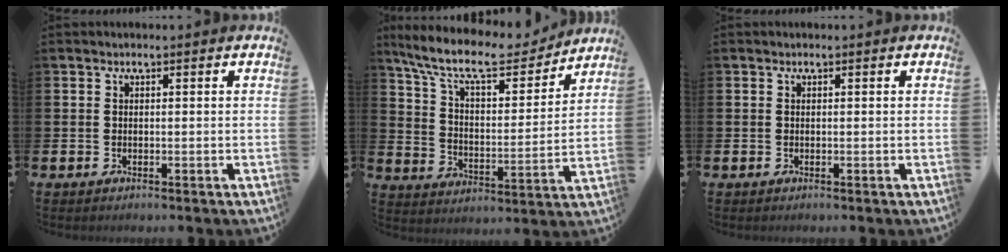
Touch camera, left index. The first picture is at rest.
{"total": 11.6, "force": [10.2, 2.9, 4.6], "torque": [-0.120, -0.065, 0.174]}
{"total": 0.0}